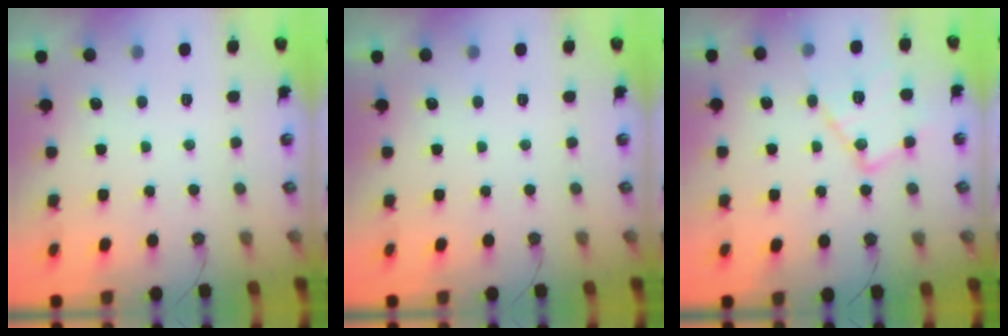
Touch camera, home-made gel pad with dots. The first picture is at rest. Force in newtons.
{"total": 0.0}
{"total": 14.9, "press": 14.9, "slide": 1.3}